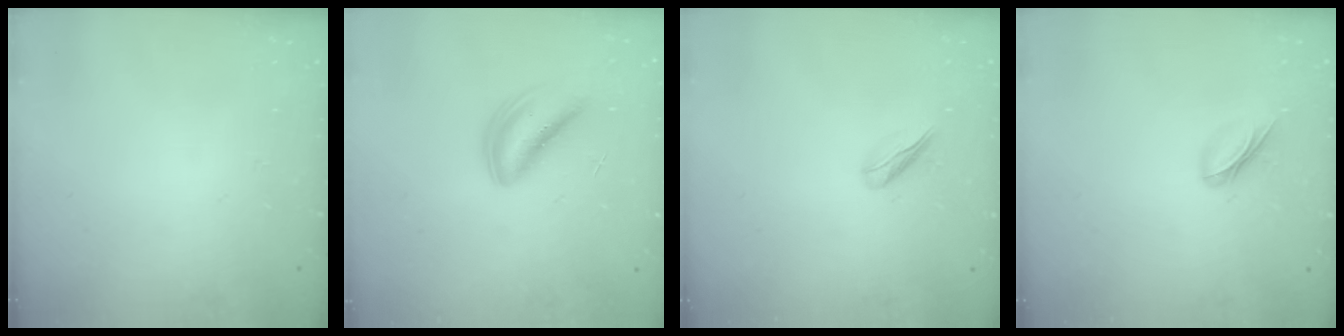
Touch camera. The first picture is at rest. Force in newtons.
{"total": 4.9, "press": 4.8, "slide": 0.5}
{"total": 3.8, "press": 3.8, "slide": 0.4}
{"total": 5.1, "press": 5.1, "slide": 0.5}